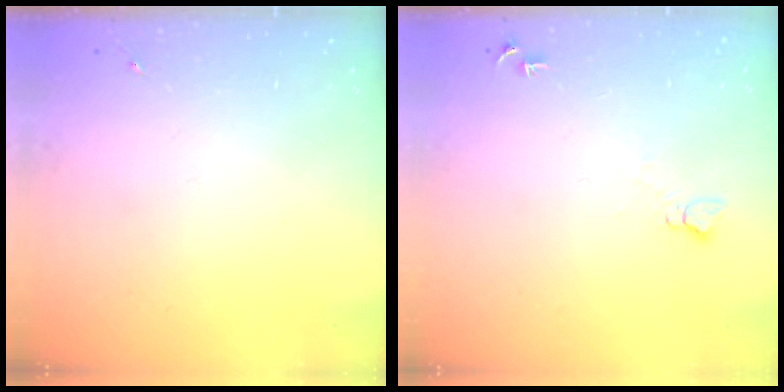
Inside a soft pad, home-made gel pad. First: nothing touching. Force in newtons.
{"total": 5.7, "press": 5.7, "slide": 0.7}